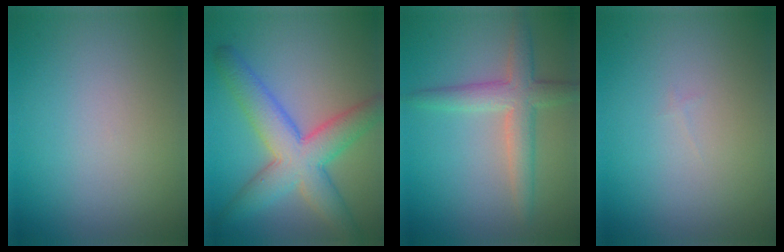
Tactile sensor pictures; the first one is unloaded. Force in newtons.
{"total": 7.0, "press": 7.0, "slide": 0.1}
{"total": 3.9, "press": 3.9, "slide": 0.1}
{"total": 0.0}